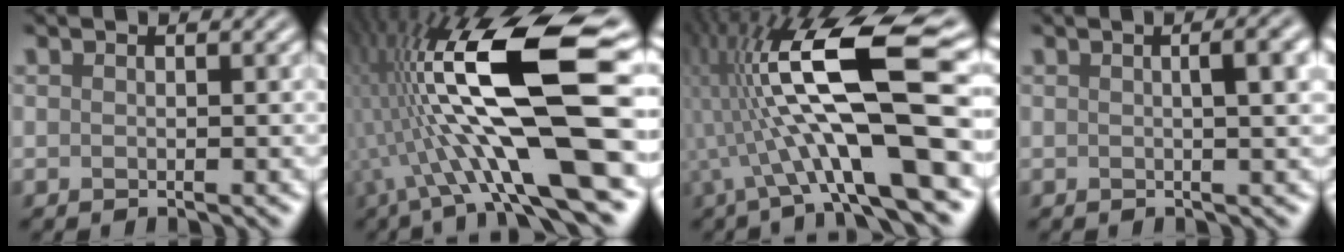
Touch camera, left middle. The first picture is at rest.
{"total": 15.6, "force": [-0.5, 4.0, 15.0], "torque": [-0.267, 0.026, -0.006]}
{"total": 13.9, "force": [-0.2, 3.6, 13.4], "torque": [-0.238, 0.024, -0.004]}
{"total": 4.8, "force": [1.2, 1.8, 4.2], "torque": [-0.029, 0.029, -0.004]}